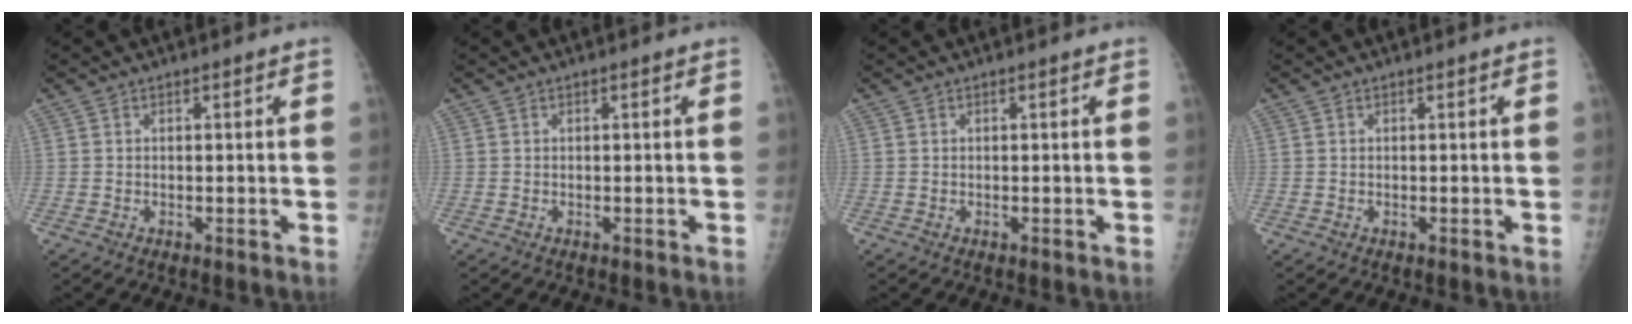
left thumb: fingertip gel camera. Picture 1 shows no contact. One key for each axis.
{"total": 0.0}
{"total": 0.0}
{"total": 0.0}